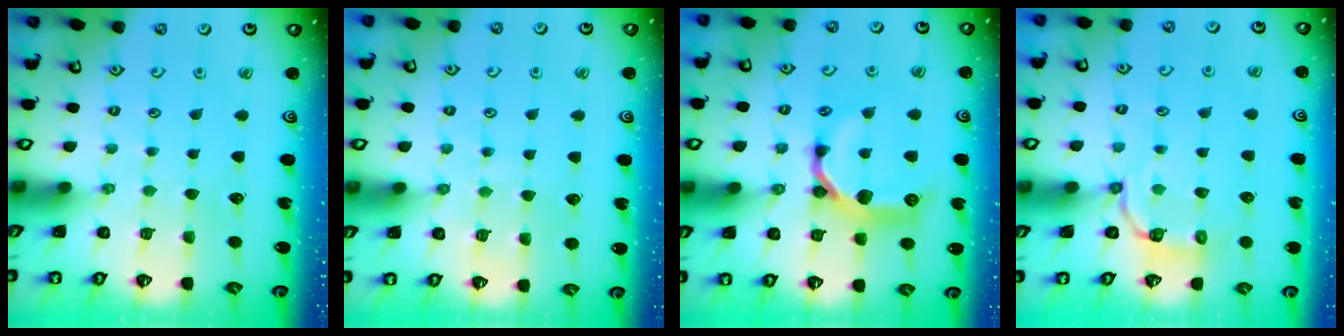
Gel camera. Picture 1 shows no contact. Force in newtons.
{"total": 5.9, "press": 5.9, "slide": 0.7}
{"total": 11.9, "press": 11.9, "slide": 0.6}
{"total": 3.5, "press": 2.9, "slide": 2.0}